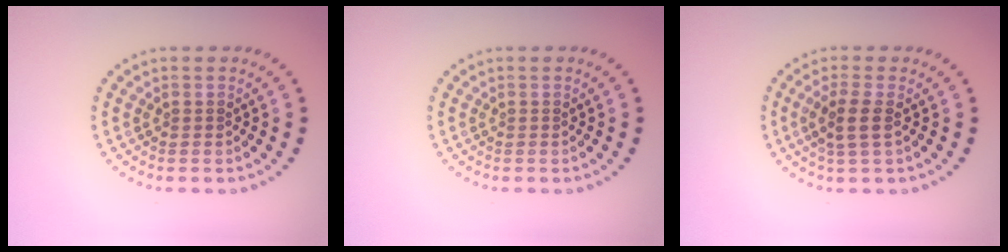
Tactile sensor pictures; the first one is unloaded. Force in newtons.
{"total": 0.0}
{"total": 2.3, "press": 2.0, "slide": 0.9}